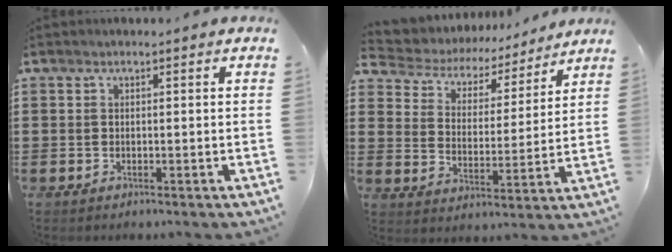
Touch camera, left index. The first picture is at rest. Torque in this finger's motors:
{"motor_torque": [2.14, 0.00, 0.21, 0.01]}